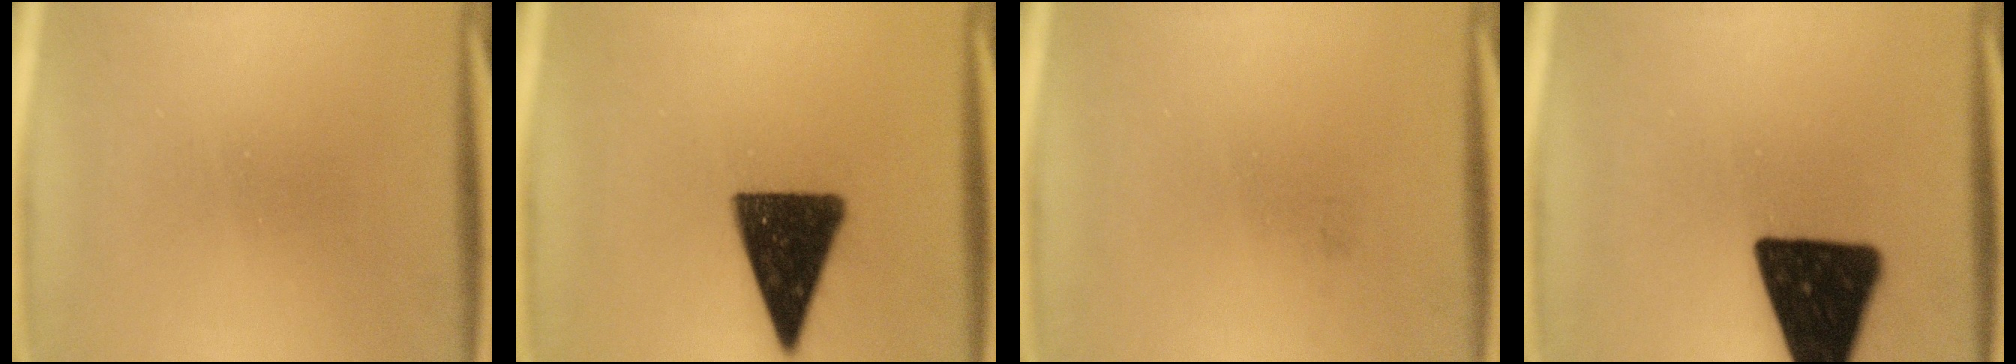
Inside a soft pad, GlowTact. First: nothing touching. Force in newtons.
{"total": 14.6}
{"total": 0.7}
{"total": 18.8}